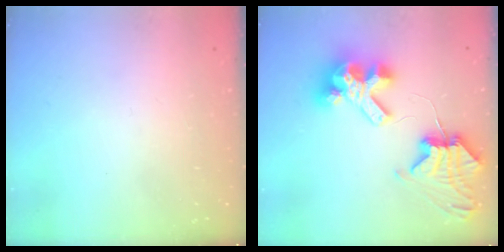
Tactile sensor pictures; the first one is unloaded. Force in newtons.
{"total": 11.3, "press": 11.2, "slide": 1.5}